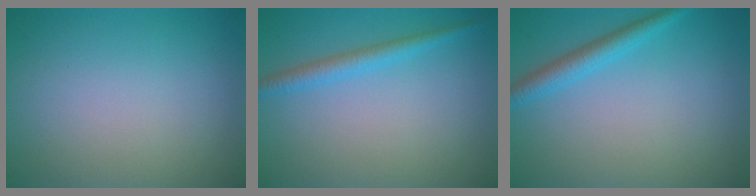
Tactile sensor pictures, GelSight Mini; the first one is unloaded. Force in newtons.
{"total": 2.1, "press": 2.1, "slide": 0.1}
{"total": 2.5, "press": 2.5, "slide": 0.1}